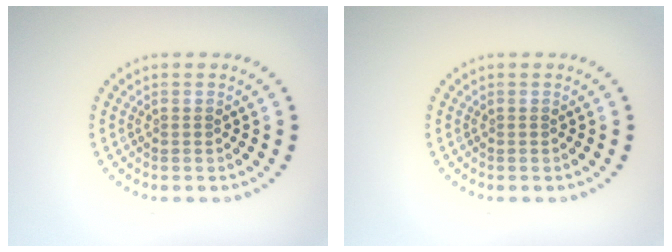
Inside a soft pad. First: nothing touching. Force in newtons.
{"total": 0.0}